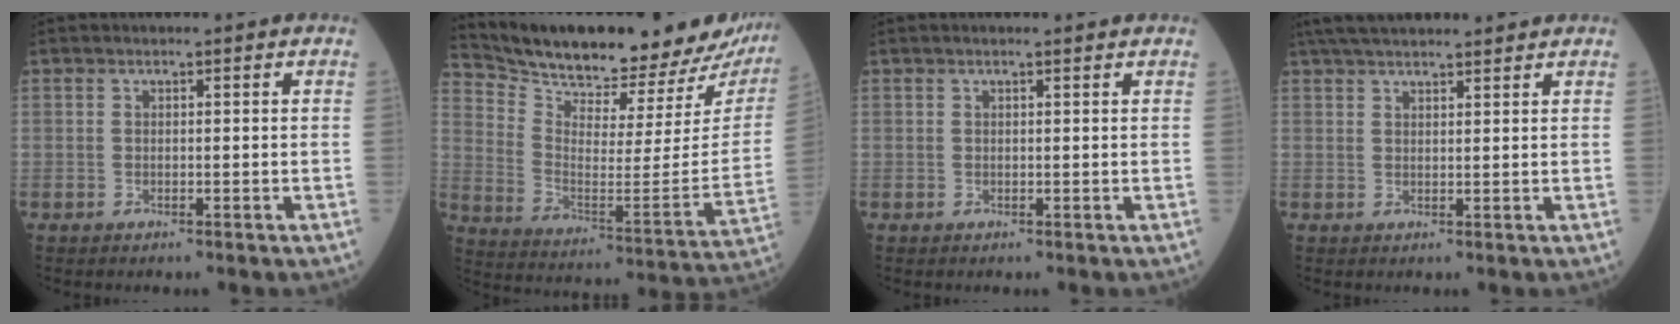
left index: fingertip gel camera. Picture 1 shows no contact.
{"total": 28.3, "force": [26.1, 5.5, 9.2], "torque": [-0.169, -0.088, 0.354]}
{"total": 1.7, "force": [1.5, -0.1, 0.8], "torque": [-0.013, 0.011, 0.021]}
{"total": 11.2, "force": [9.9, 1.4, 5.0], "torque": [-0.086, 0.041, 0.151]}